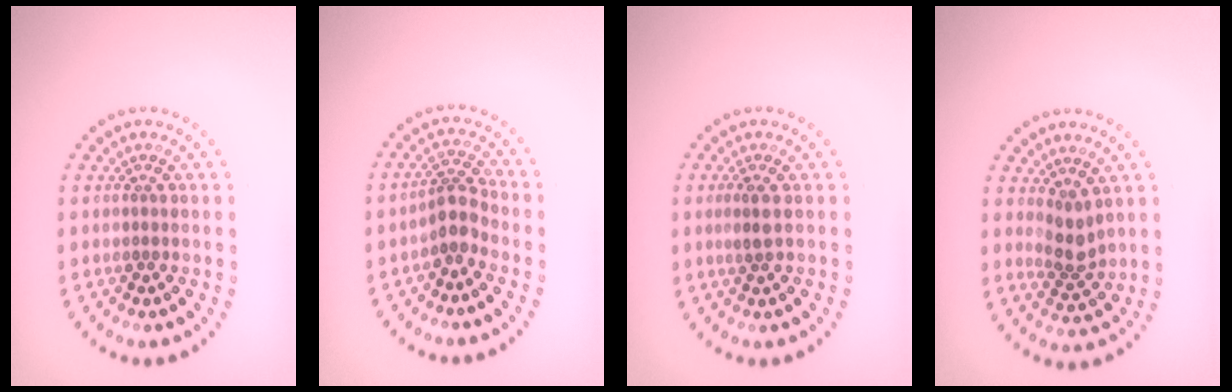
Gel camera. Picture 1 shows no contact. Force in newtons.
{"total": 2.4, "press": 1.8, "slide": 1.5}
{"total": 1.4, "press": 1.2, "slide": 0.7}
{"total": 2.3, "press": 1.9, "slide": 1.4}